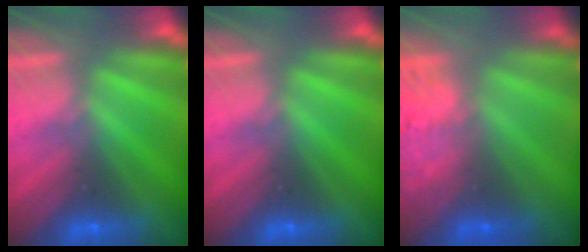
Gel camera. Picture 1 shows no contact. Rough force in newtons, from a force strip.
{"total": 0.0}
{"total": 7.2}